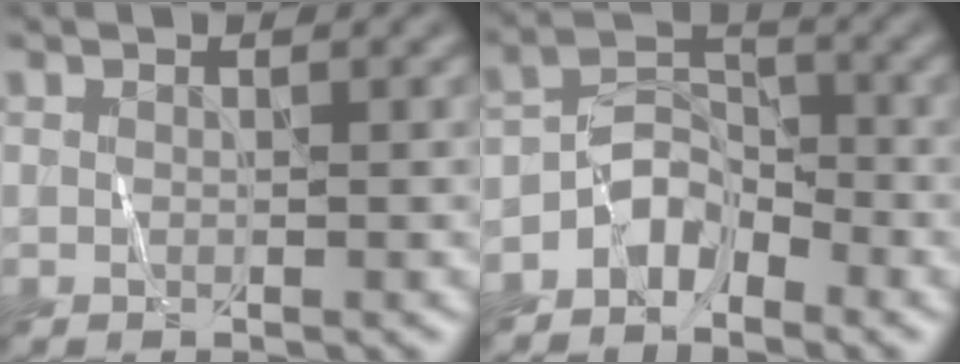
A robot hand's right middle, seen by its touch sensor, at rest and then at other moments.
{"total": 3.4, "force": [-2.8, 1.6, 1.0], "torque": [-0.014, 0.011, -0.058]}